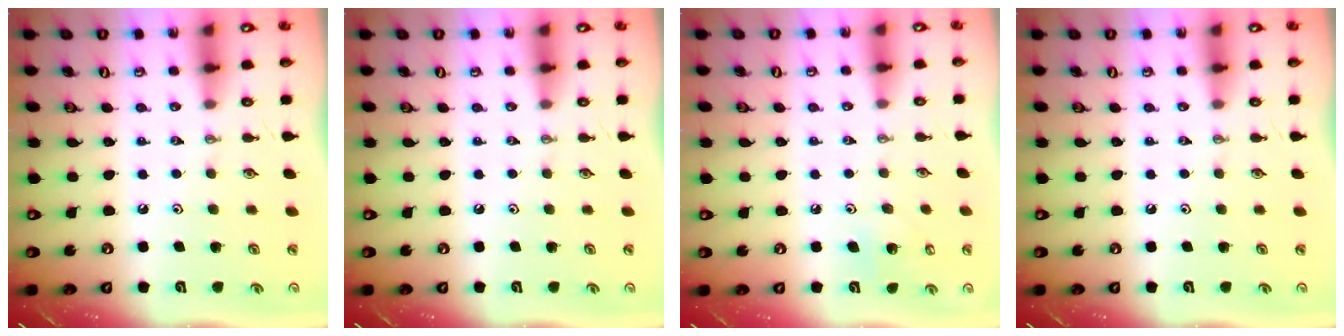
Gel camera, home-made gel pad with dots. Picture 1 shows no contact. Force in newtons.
{"total": 0.0}
{"total": 5.0, "press": 5.0, "slide": 0.3}
{"total": 0.0}